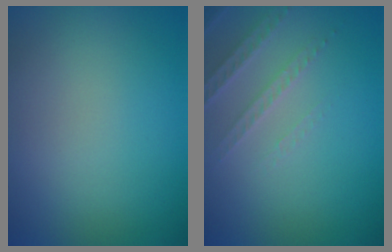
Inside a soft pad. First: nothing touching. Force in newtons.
{"total": 2.2, "press": 2.1, "slide": 0.7}